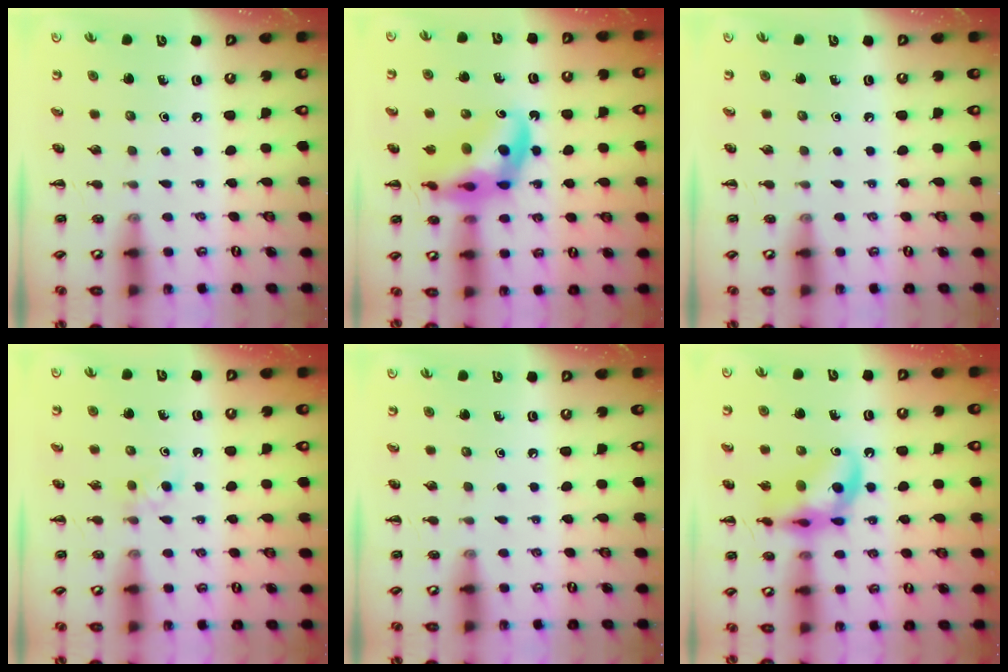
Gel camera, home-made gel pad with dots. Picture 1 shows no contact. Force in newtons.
{"total": 13.1, "press": 12.6, "slide": 3.5}
{"total": 0.0}
{"total": 2.6, "press": 2.3, "slide": 1.2}
{"total": 0.0}
{"total": 13.8, "press": 13.4, "slide": 3.0}